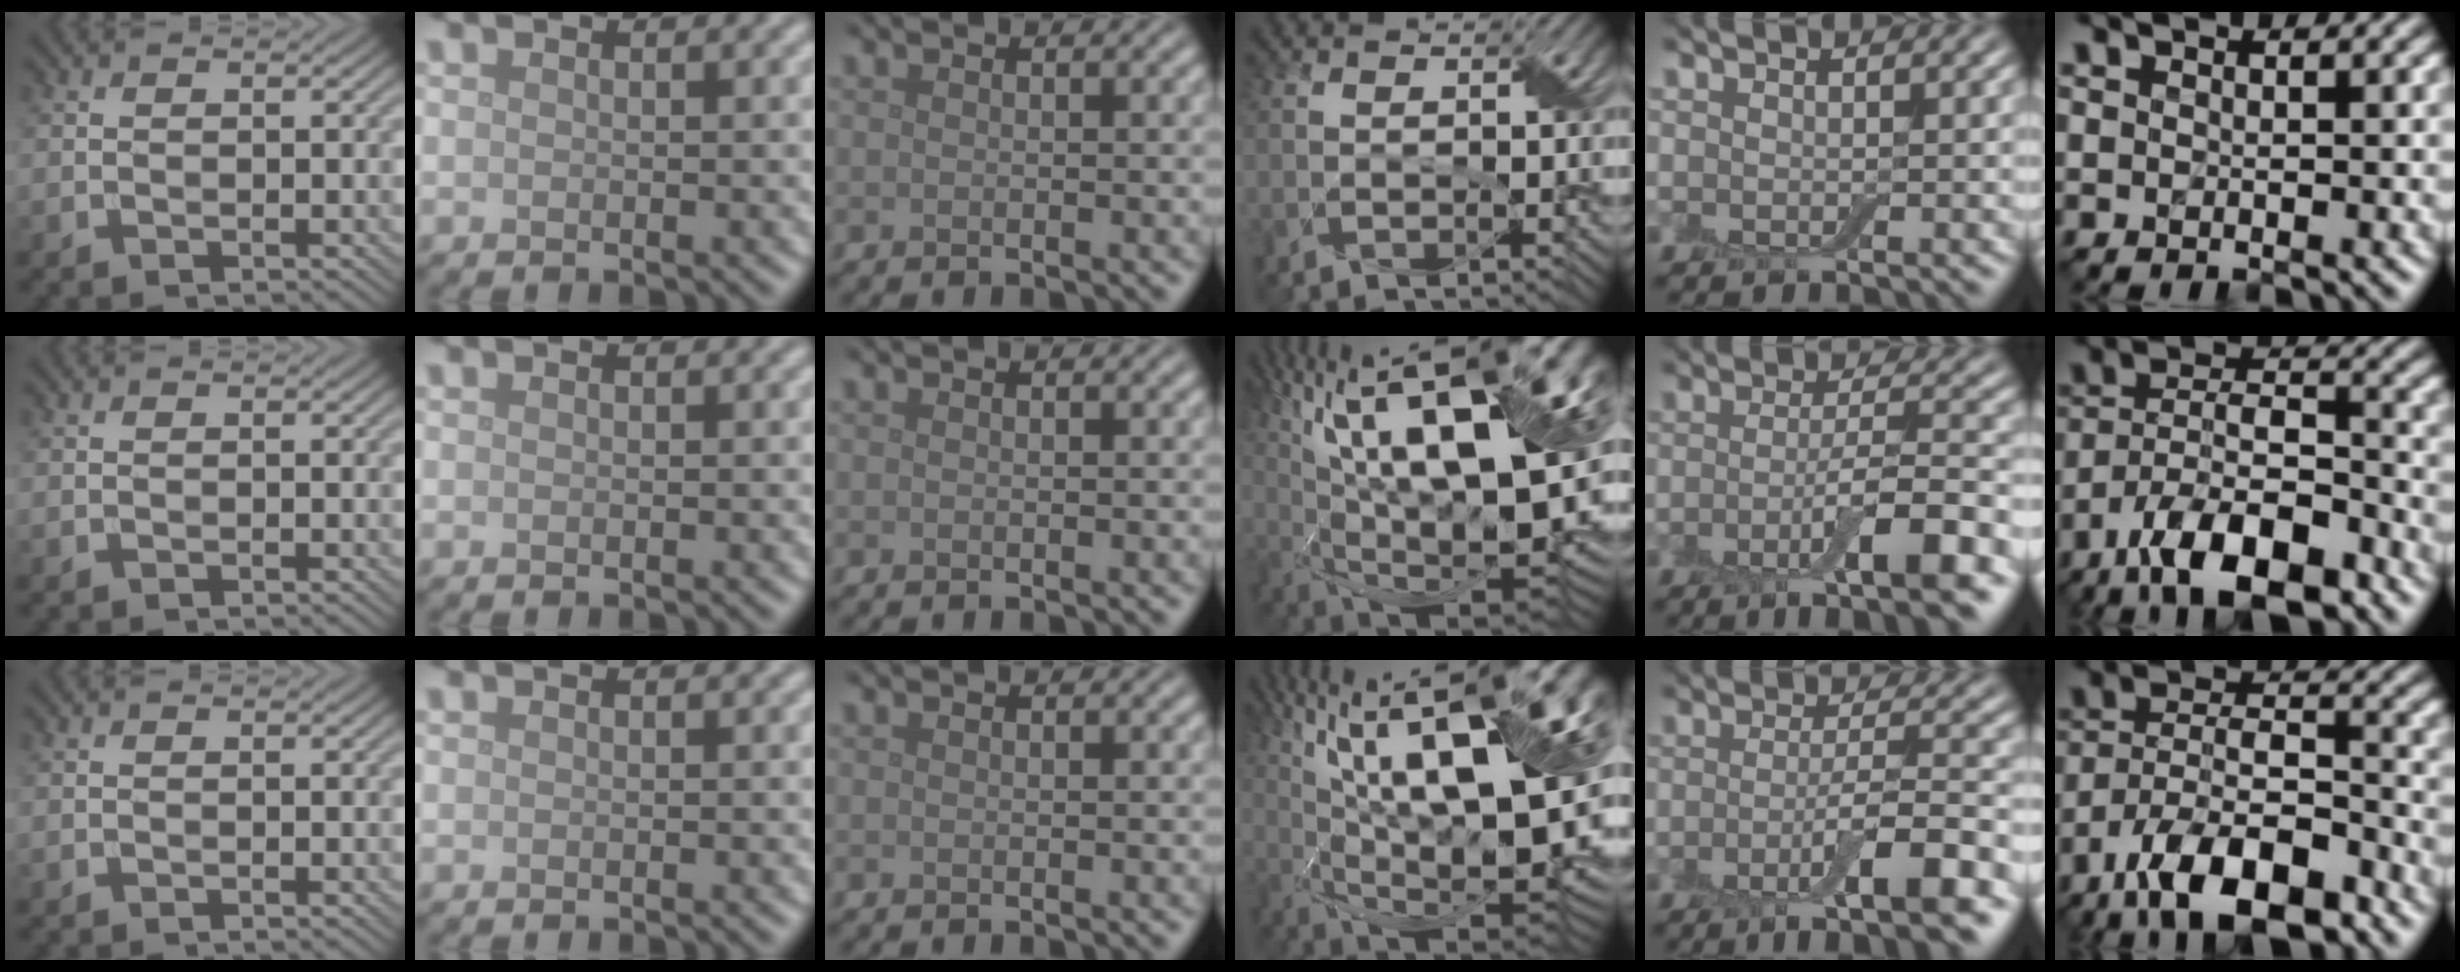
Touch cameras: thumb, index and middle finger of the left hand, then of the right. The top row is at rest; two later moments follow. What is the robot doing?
{"motion": "wrap", "object": "adhesive wrap"}